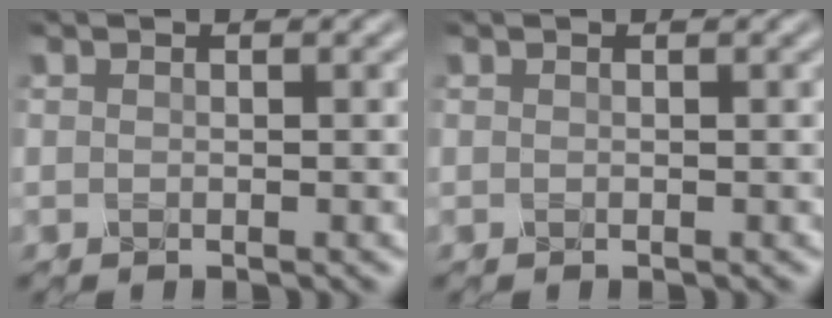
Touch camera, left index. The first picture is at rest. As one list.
[{"total": 0.0}]